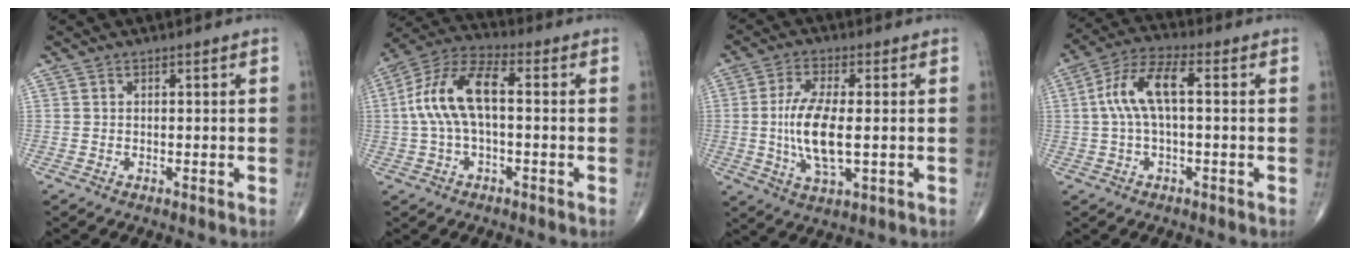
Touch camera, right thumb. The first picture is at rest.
{"total": 12.4, "force": [0.3, 5.7, 11.0], "torque": [-0.229, 0.040, -0.002]}
{"total": 10.7, "force": [-0.5, 3.8, 10.0], "torque": [-0.206, -0.008, -0.009]}
{"total": 9.5, "force": [0.8, 3.7, 8.7], "torque": [-0.188, 0.034, 0.011]}